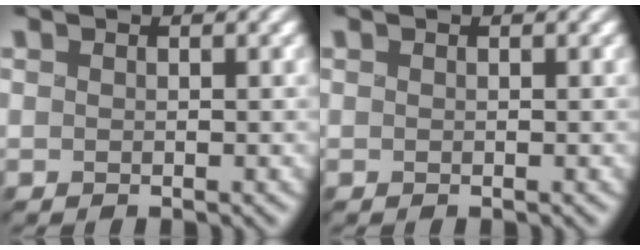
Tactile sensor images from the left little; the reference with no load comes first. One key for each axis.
{"total": 0.0}